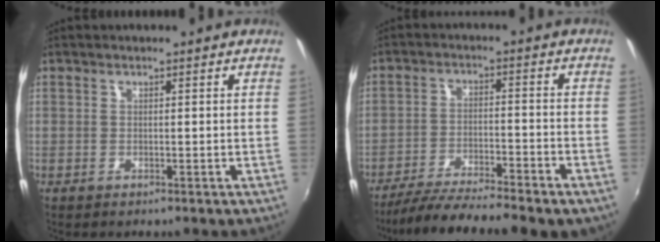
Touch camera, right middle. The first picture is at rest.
{"total": 14.9, "force": [-12.6, 1.1, 7.8], "torque": [-0.148, -0.031, -0.198]}